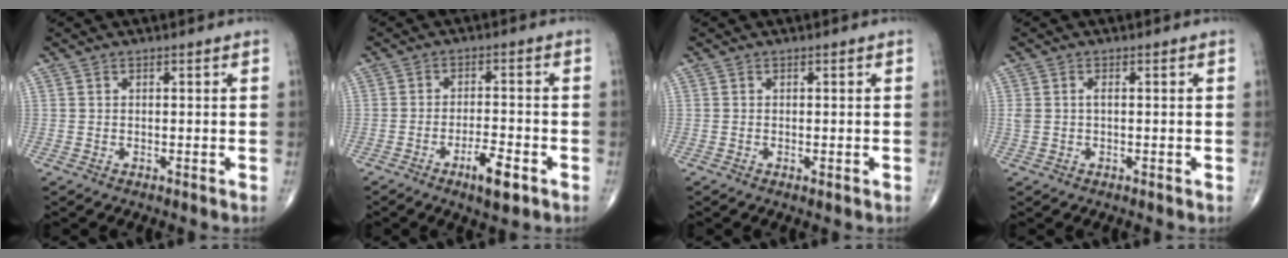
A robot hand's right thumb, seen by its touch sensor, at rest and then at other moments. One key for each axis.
{"total": 6.1, "fx": -3.3, "fy": 1.7, "fz": 4.8, "tx": -0.079, "ty": 0.013, "tz": -0.050}
{"total": 0.5, "fx": -0.2, "fy": 0.2, "fz": 0.5, "tx": -0.009, "ty": -0.003, "tz": -0.003}
{"total": 1.9, "fx": 0.1, "fy": 0.9, "fz": 1.6, "tx": -0.044, "ty": 0.007, "tz": 0.002}